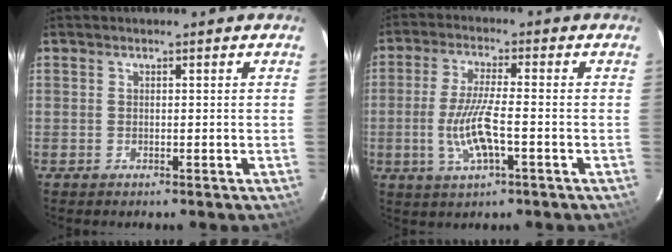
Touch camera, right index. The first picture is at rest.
{"total": 8.6, "force": [-2.4, 1.8, 8.1], "torque": [-0.165, -0.007, -0.047]}